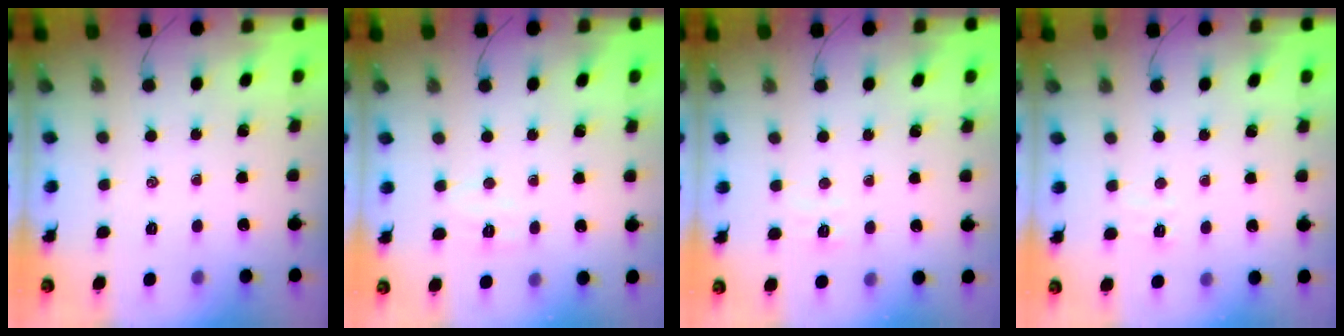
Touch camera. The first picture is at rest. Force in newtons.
{"total": 4.0, "press": 3.9, "slide": 0.8}
{"total": 2.7, "press": 2.5, "slide": 0.8}
{"total": 3.6, "press": 3.4, "slide": 0.9}